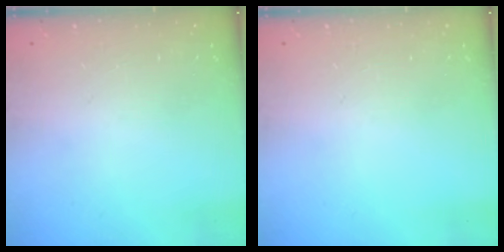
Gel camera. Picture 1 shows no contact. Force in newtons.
{"total": 0.0}